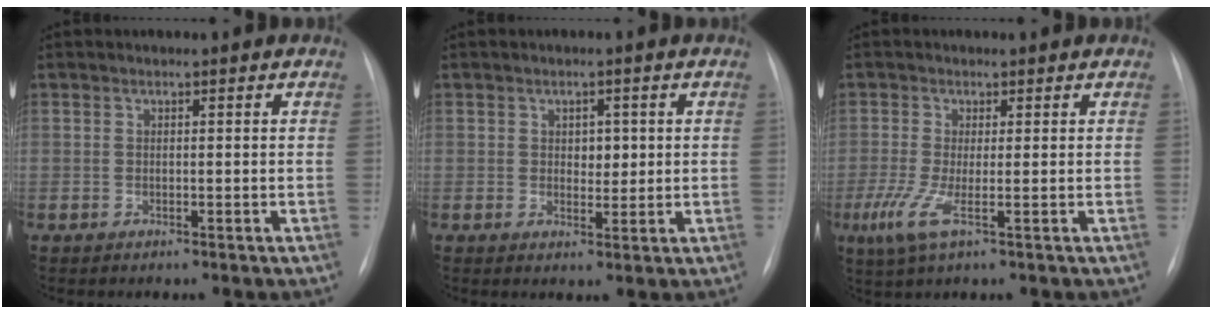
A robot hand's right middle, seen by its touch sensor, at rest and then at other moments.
{"total": 2.7, "force": [0.6, 1.8, 1.8], "torque": [-0.020, 0.000, 0.009]}
{"total": 4.1, "force": [-1.2, 0.3, 3.9], "torque": [-0.090, -0.014, -0.024]}